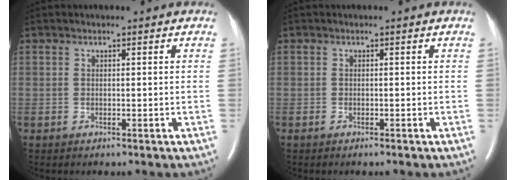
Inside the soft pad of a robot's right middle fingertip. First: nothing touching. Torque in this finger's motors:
{"motor_torque": [-0.33, 0.05, 0.01, 0.00]}